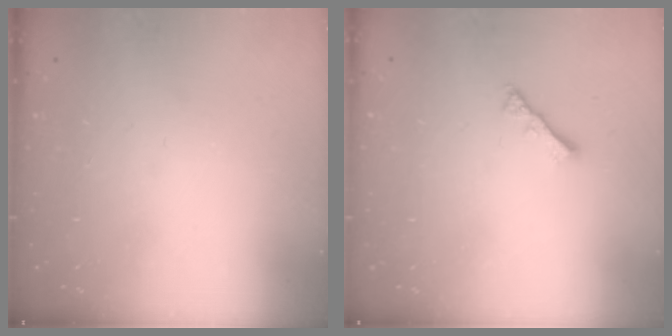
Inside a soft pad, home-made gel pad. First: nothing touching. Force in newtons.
{"total": 2.8, "press": 2.8, "slide": 0.6}